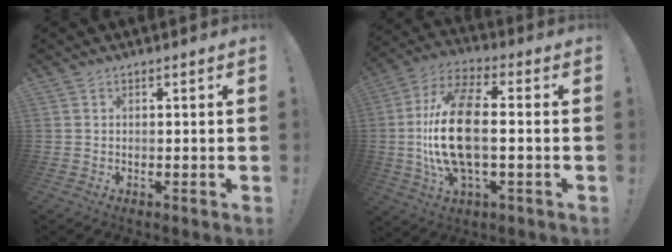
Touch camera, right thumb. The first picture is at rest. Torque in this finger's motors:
{"motor_torque": [2.23, 2.78, 0.36, 0.02, 0.20]}